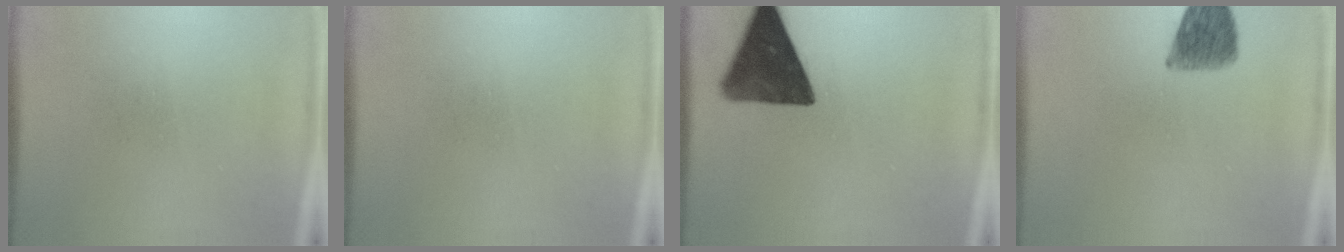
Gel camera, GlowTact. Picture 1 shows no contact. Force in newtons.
{"total": 0.0}
{"total": 13.7}
{"total": 6.7}